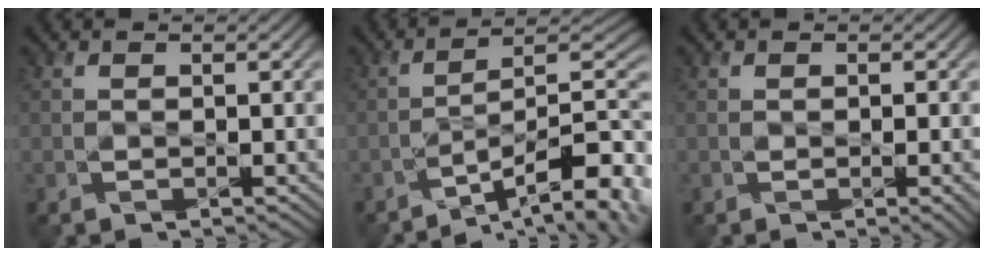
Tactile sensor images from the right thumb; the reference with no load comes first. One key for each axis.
{"total": 12.8, "fx": -7.1, "fy": 3.4, "fz": 10.1, "tx": -0.141, "ty": 0.001, "tz": -0.110}
{"total": 1.7, "fx": -0.3, "fy": 0.3, "fz": 1.6, "tx": -0.025, "ty": -0.004, "tz": -0.002}